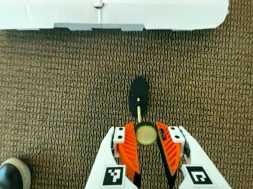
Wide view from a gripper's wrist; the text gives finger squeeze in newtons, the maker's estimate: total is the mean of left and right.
{"total": 7.2, "left": 7.0, "right": 7.4}